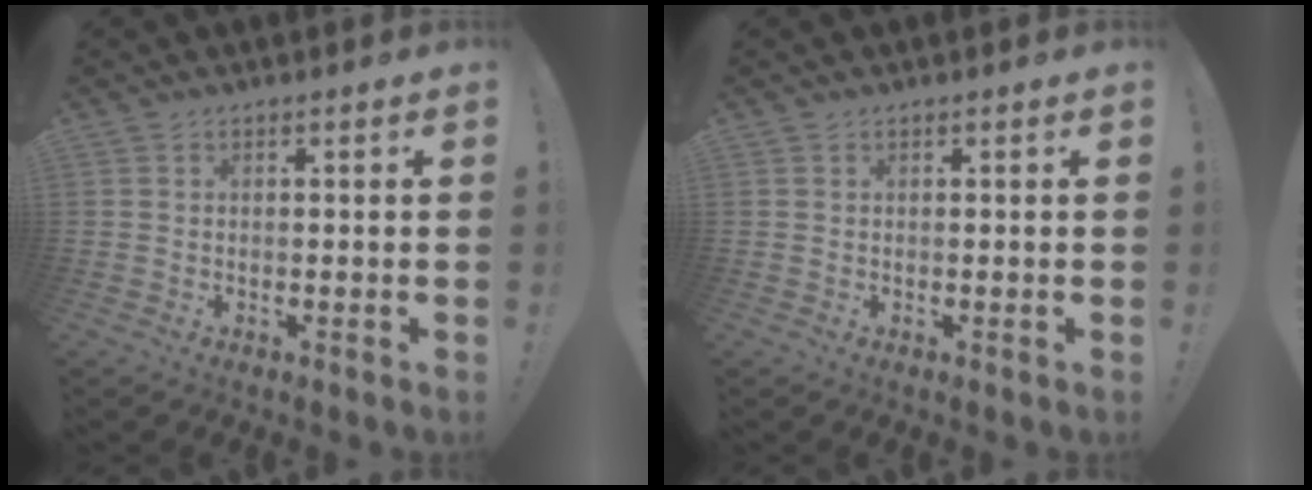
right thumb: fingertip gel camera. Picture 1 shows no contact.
{"total": 0.0}